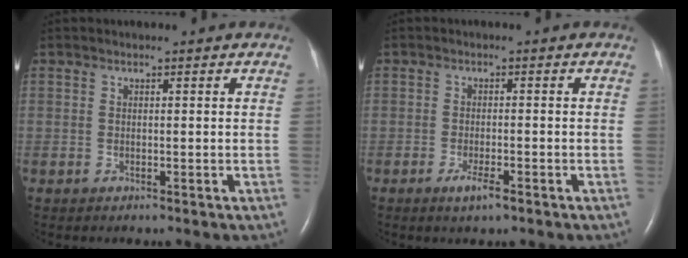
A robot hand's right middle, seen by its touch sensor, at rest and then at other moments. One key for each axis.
{"total": 2.7, "fx": -1.6, "fy": 0.4, "fz": 2.1, "tx": -0.040, "ty": -0.003, "tz": -0.030}